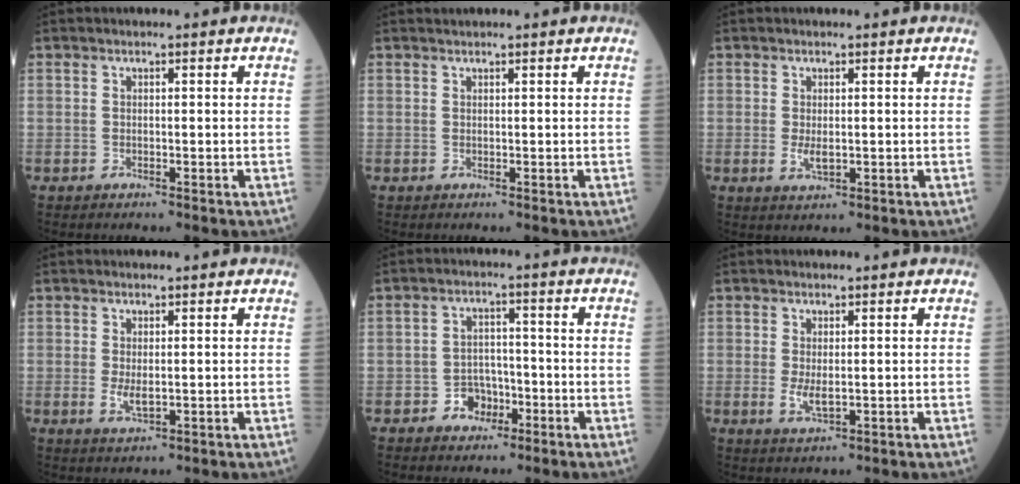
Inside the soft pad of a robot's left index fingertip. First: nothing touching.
{"total": 0.7, "force": [0.7, 0.0, 0.1], "torque": [-0.006, 0.010, 0.015]}
{"total": 2.0, "force": [-0.1, 0.9, 1.8], "torque": [-0.037, -0.008, 0.004]}
{"total": 2.2, "force": [0.1, 0.9, 2.0], "torque": [-0.040, -0.009, 0.009]}
{"total": 4.1, "force": [-2.1, 3.1, 1.6], "torque": [-0.024, 0.008, -0.034]}
{"total": 2.4, "force": [0.1, 0.9, 2.2], "torque": [-0.045, -0.010, 0.010]}